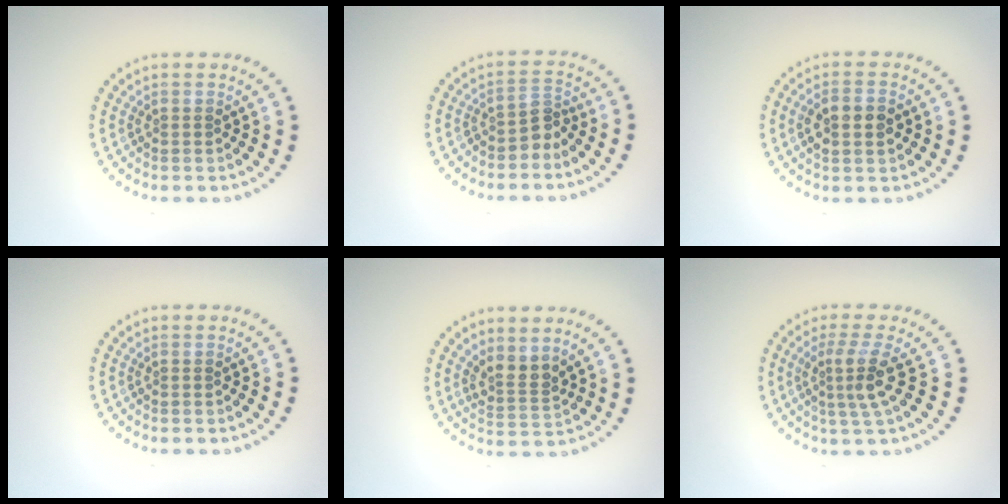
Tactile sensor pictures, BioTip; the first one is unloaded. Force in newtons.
{"total": 2.0, "press": 1.5, "slide": 1.3}
{"total": 2.8, "press": 2.8, "slide": 0.4}
{"total": 0.0}
{"total": 2.5, "press": 1.8, "slide": 1.7}
{"total": 3.3, "press": 2.3, "slide": 2.3}